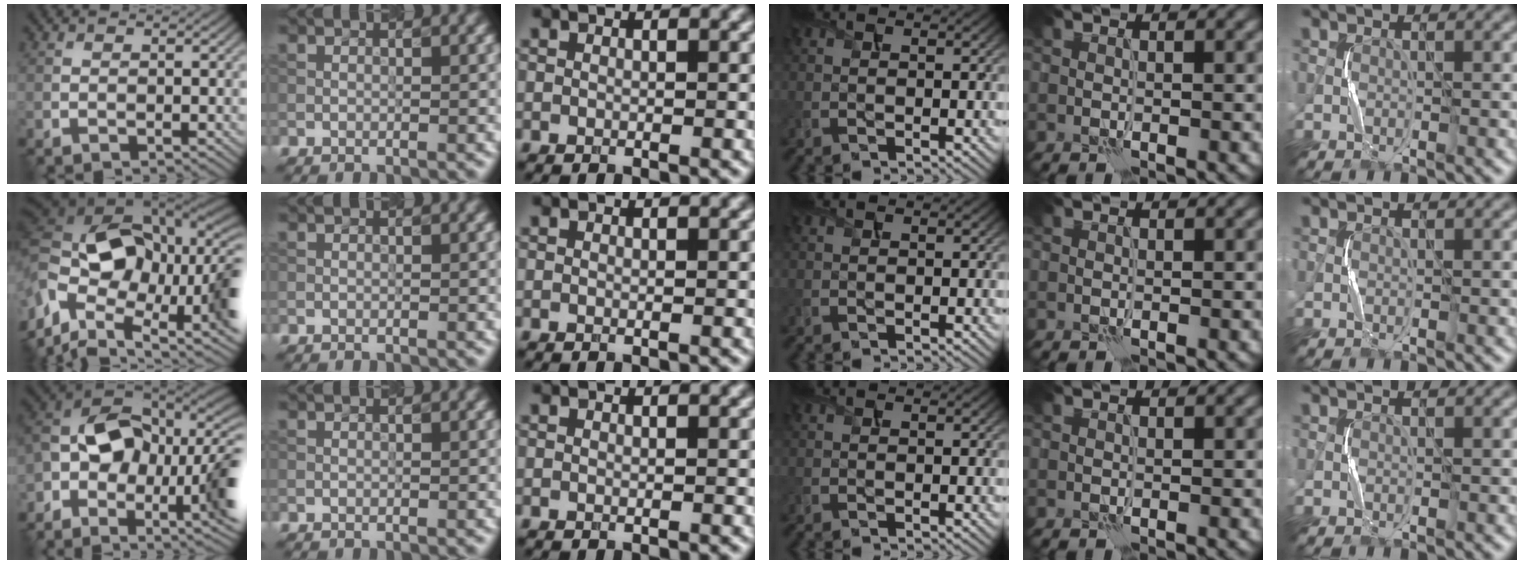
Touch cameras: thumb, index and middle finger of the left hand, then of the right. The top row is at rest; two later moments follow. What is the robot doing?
{"motion": "squeeze", "object": "stress ball aka squeeze ball"}